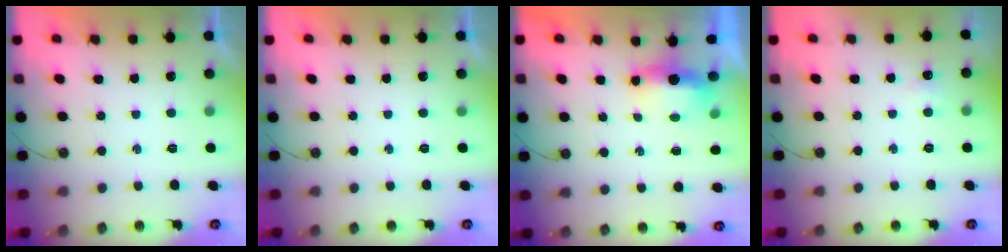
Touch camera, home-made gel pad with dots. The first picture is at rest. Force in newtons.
{"total": 0.0}
{"total": 14.5, "press": 7.2, "slide": 12.6}
{"total": 2.8, "press": 2.7, "slide": 0.6}